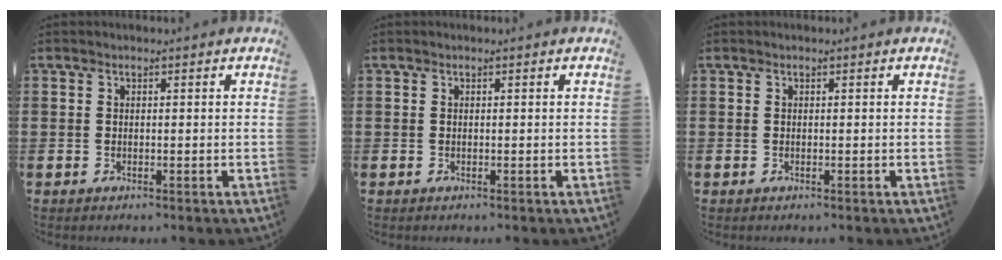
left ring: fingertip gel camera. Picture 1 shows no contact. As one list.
[{"total": 0.0}, {"total": 0.0}]